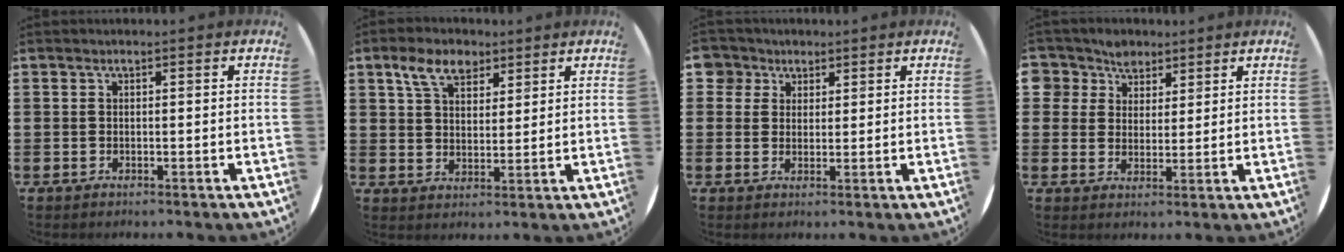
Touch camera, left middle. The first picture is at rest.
{"total": 6.1, "force": [4.1, 3.4, 2.8], "torque": [-0.054, 0.004, 0.075]}
{"total": 3.7, "force": [2.4, 2.8, 0.2], "torque": [-0.010, 0.008, 0.046]}
{"total": 4.8, "force": [3.6, 3.2, -0.4], "torque": [-0.017, 0.003, 0.069]}